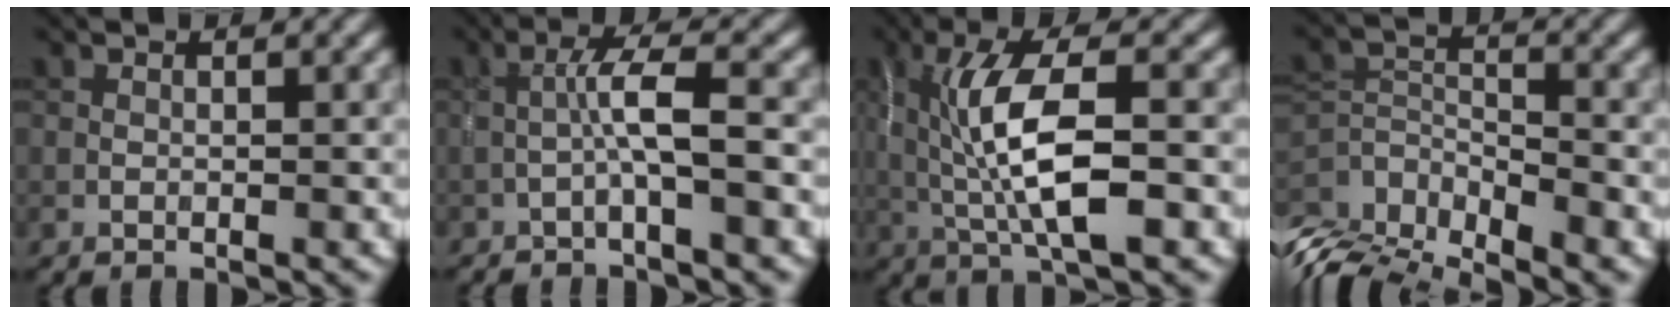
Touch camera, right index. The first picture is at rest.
{"total": 3.2, "force": [-1.0, 0.1, 3.0], "torque": [-0.056, 0.015, -0.027]}
{"total": 7.9, "force": [0.0, 2.4, 7.5], "torque": [-0.144, 0.003, 0.000]}
{"total": 5.7, "force": [-3.8, 2.1, 3.7], "torque": [-0.070, -0.015, -0.074]}